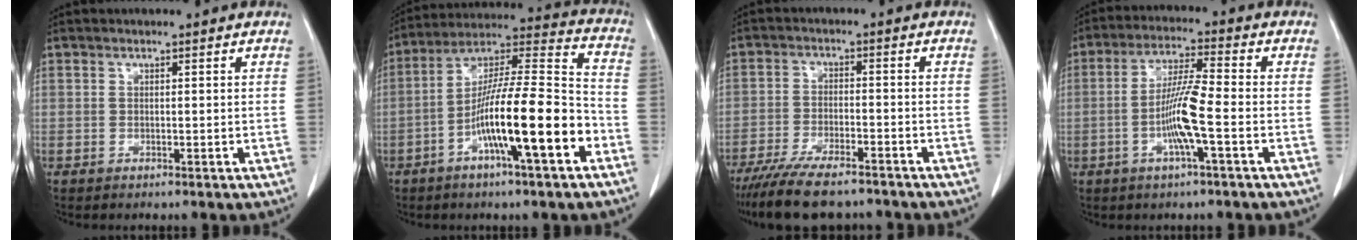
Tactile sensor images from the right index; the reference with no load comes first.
{"total": 17.8, "force": [-6.7, 1.6, 16.5], "torque": [-0.288, 0.002, -0.115]}
{"total": 12.3, "force": [-10.2, 3.0, 6.1], "torque": [-0.104, -0.019, -0.161]}
{"total": 8.8, "force": [-2.4, 0.3, 8.5], "torque": [-0.168, 0.002, -0.048]}